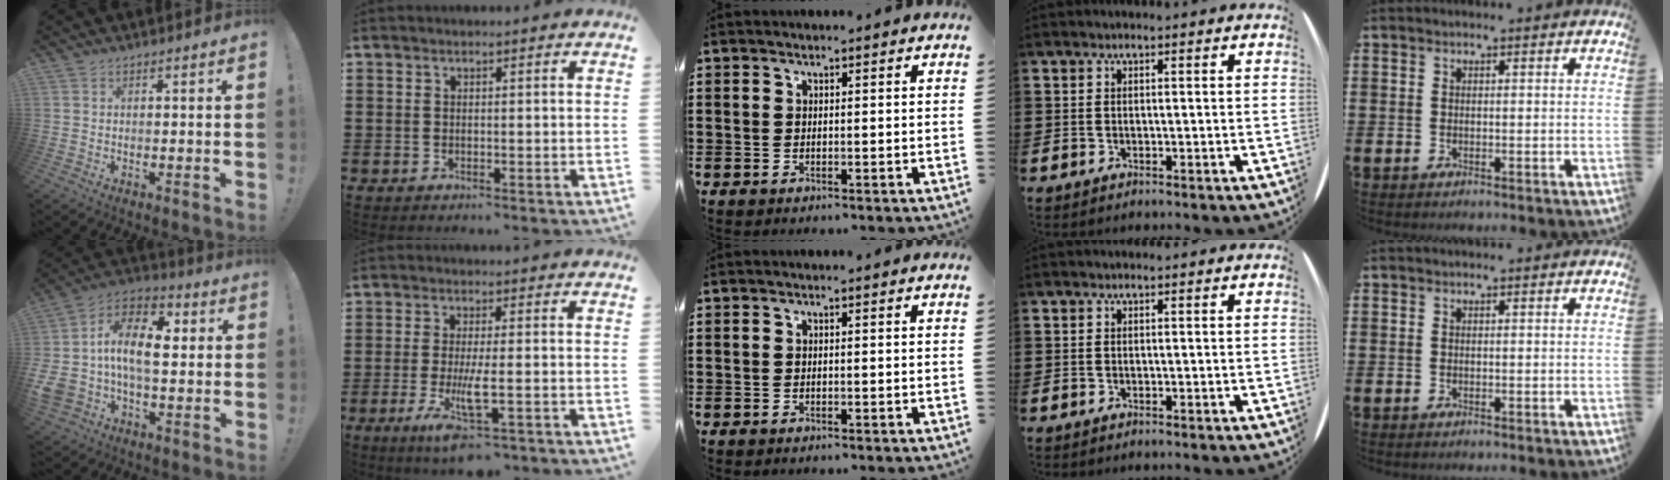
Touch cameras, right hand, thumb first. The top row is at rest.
{"thumb": {"total": 16.3, "force": [0.5, 10.3, 12.7], "torque": [-0.235, 0.015, 0.011]}, "index": {"total": 6.3, "force": [-2.6, 1.1, 5.6], "torque": [-0.128, -0.021, -0.051]}}